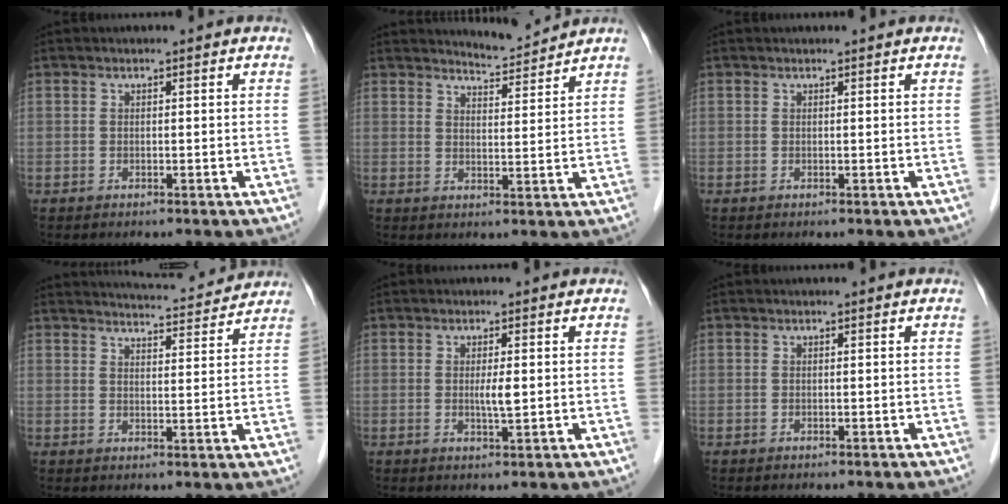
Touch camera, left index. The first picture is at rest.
{"total": 4.0, "force": [3.9, -0.6, -0.4], "torque": [-0.004, -0.013, 0.064]}
{"total": 0.0}
{"total": 9.5, "force": [9.3, 0.6, 1.8], "torque": [-0.030, 0.008, 0.119]}
{"total": 2.3, "force": [0.1, 0.3, 2.3], "torque": [-0.043, -0.003, 0.002]}
{"total": 0.0}